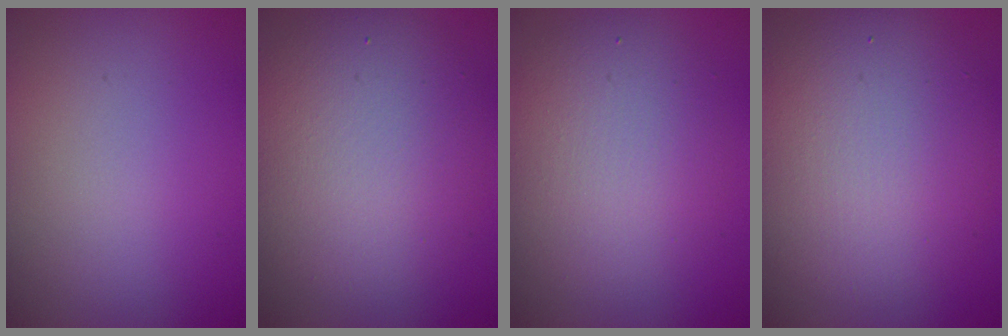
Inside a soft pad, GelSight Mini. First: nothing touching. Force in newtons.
{"total": 6.8, "press": 6.7, "slide": 0.5}
{"total": 4.9, "press": 4.9, "slide": 0.2}
{"total": 8.1, "press": 8.0, "slide": 0.2}